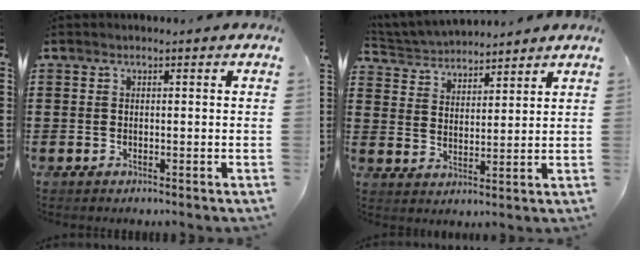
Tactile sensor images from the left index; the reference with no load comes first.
{"total": 3.9, "force": [3.8, 0.7, 0.0], "torque": [-0.019, -0.018, 0.068]}